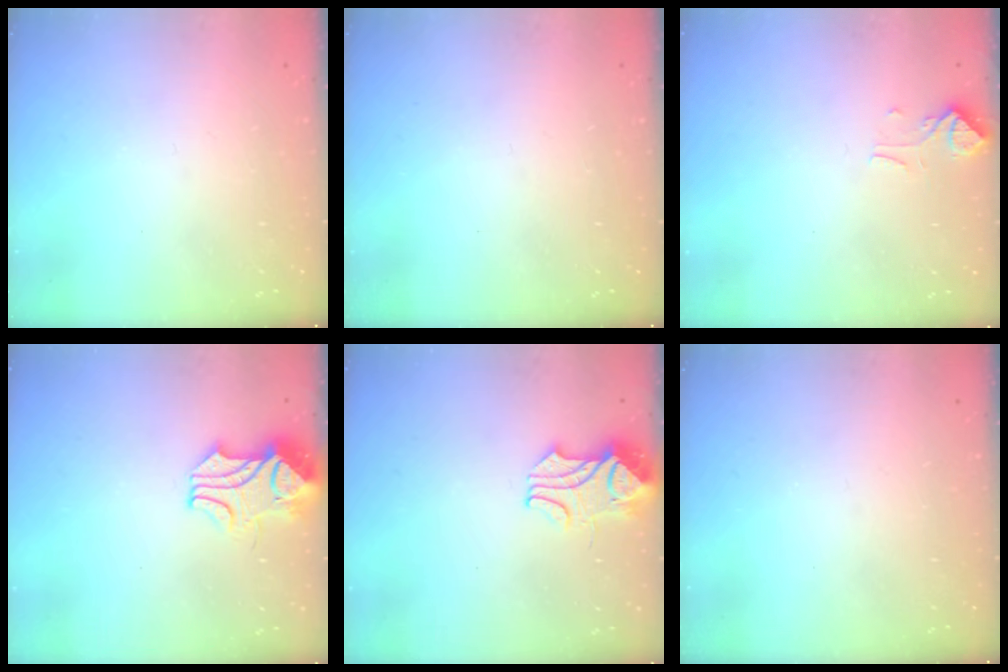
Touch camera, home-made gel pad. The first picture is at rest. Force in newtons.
{"total": 0.0}
{"total": 2.6, "press": 2.5, "slide": 0.6}
{"total": 2.2, "press": 2.1, "slide": 0.8}
{"total": 2.3, "press": 2.1, "slide": 0.8}
{"total": 0.0}